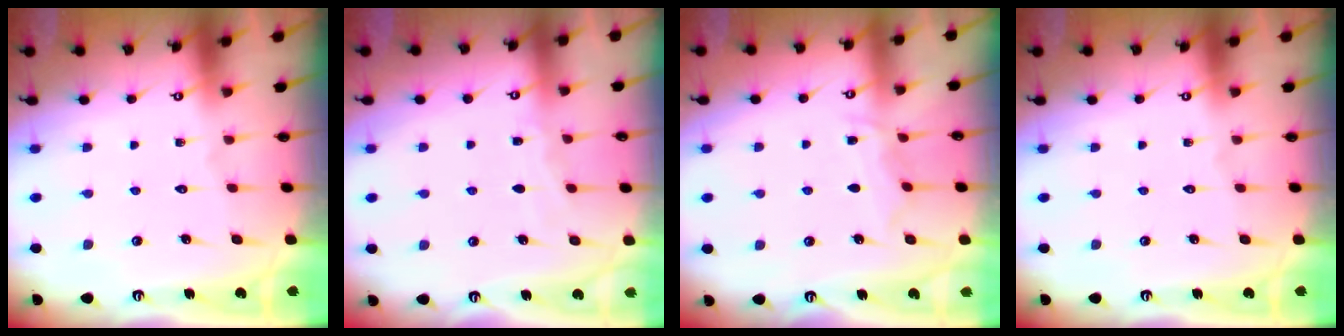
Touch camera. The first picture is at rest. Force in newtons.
{"total": 4.1, "press": 4.0, "slide": 0.6}
{"total": 5.9, "press": 5.8, "slide": 0.7}
{"total": 0.0}